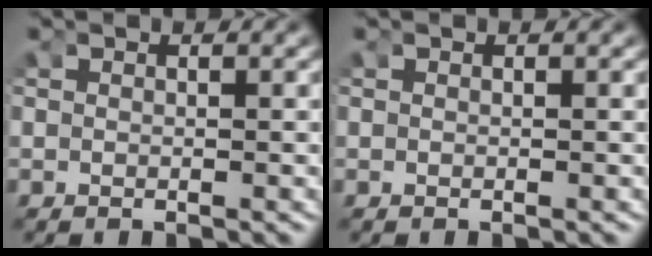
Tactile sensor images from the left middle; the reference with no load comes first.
{"total": 0.0}